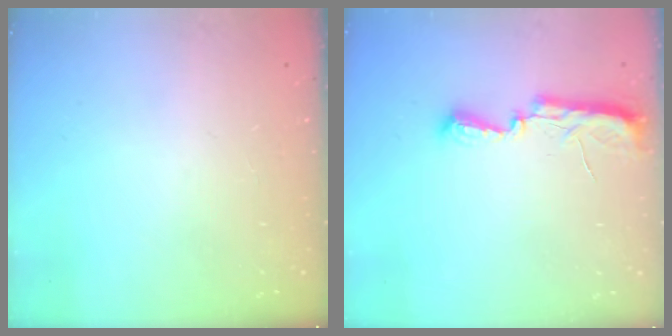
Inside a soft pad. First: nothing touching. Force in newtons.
{"total": 7.6, "press": 7.6, "slide": 0.7}